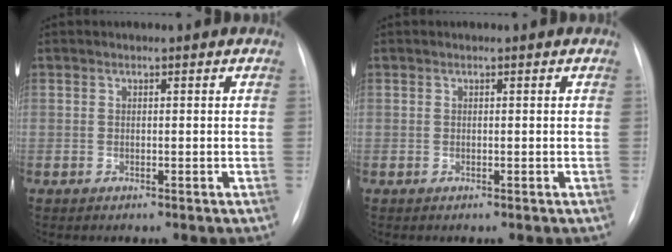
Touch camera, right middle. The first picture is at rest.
{"total": 0.0}